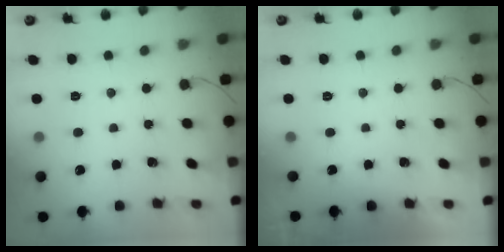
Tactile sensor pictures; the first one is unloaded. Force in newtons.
{"total": 0.0}